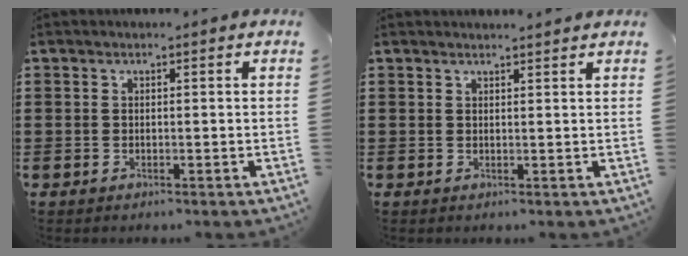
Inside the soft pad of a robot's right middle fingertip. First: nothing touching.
{"total": 1.2, "force": [1.2, -0.1, 0.3], "torque": [0.002, -0.005, 0.020]}